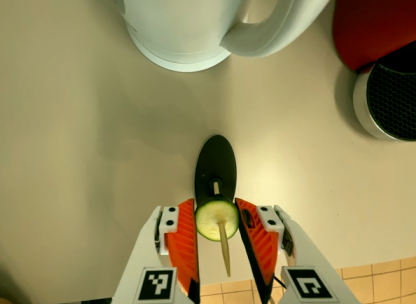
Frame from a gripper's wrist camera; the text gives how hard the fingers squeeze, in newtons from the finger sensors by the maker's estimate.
{"total": 9.2, "left": 9.0, "right": 9.4}